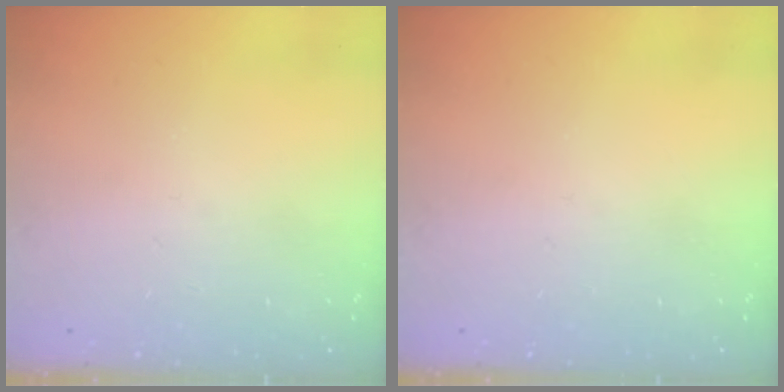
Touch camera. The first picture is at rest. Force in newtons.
{"total": 0.0}